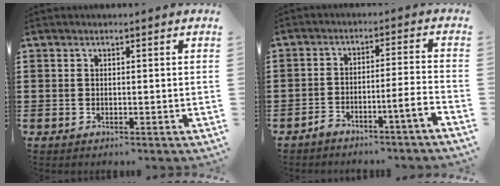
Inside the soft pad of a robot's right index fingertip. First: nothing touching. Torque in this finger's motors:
{"motor_torque": [0.70, 0.35, 0.18, 0.04]}